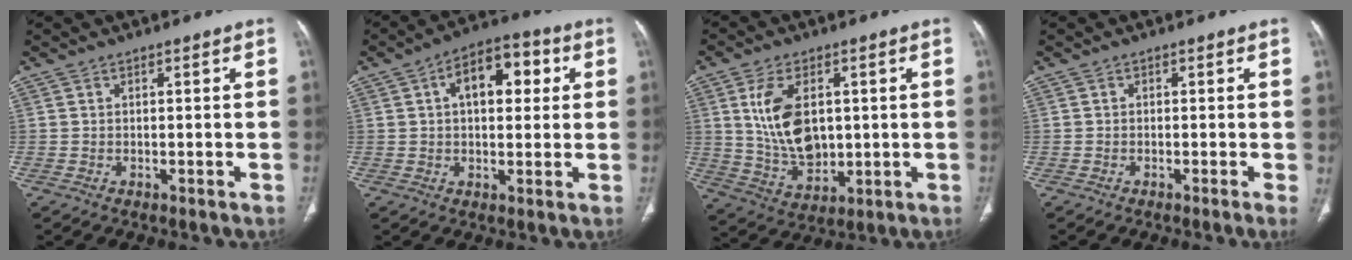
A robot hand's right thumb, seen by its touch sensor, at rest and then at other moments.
{"total": 11.3, "force": [3.1, 6.2, 8.9], "torque": [-0.106, 0.019, 0.041]}
{"total": 12.3, "force": [2.5, 7.4, 9.5], "torque": [-0.162, -0.018, 0.060]}
{"total": 0.9, "force": [-0.3, -0.1, 0.8], "torque": [-0.016, -0.001, -0.009]}